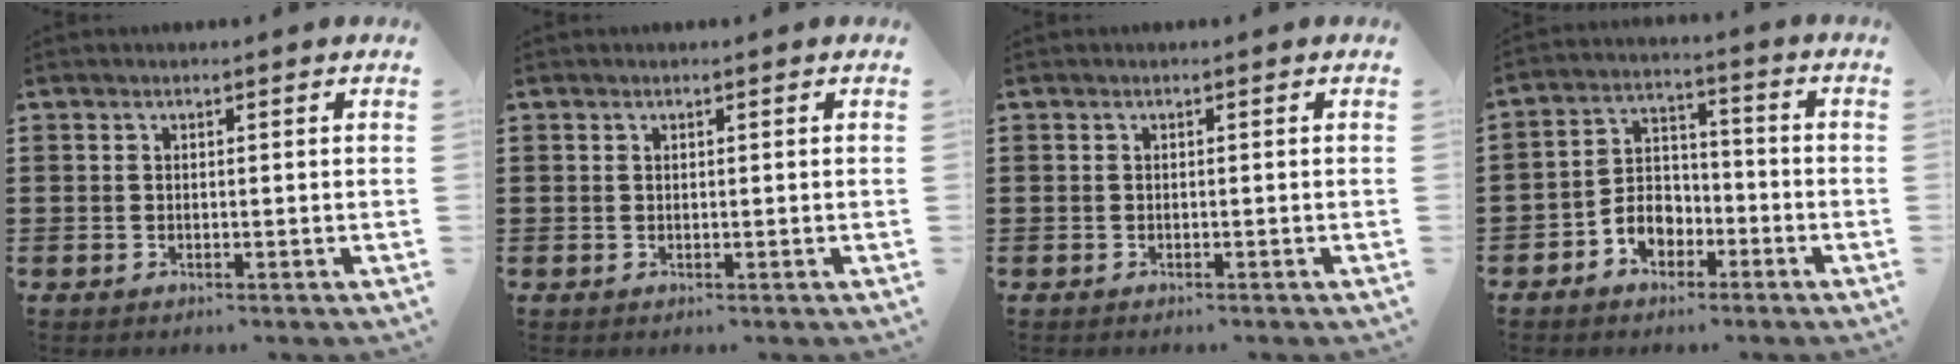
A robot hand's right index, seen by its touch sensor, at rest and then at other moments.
{"total": 0.0}
{"total": 0.0}
{"total": 5.3, "force": [-2.9, 4.0, 2.0], "torque": [-0.048, 0.014, -0.056]}